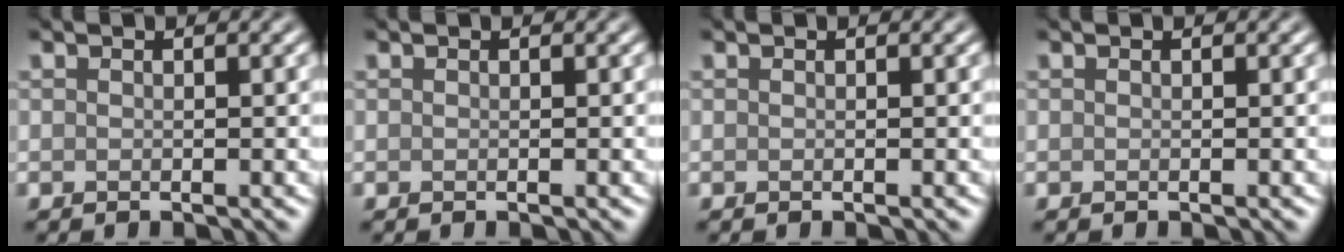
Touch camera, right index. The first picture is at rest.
{"total": 0.0}
{"total": 0.0}
{"total": 0.0}